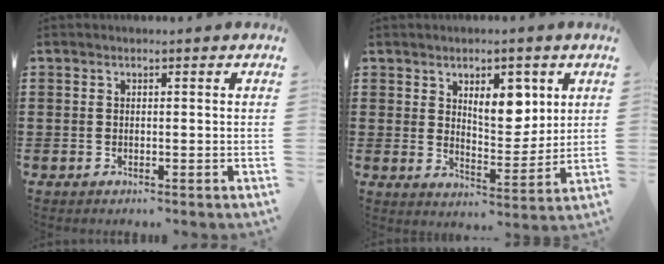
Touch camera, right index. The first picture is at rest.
{"total": 7.4, "force": [3.4, 3.9, 5.2], "torque": [-0.076, -0.007, 0.053]}